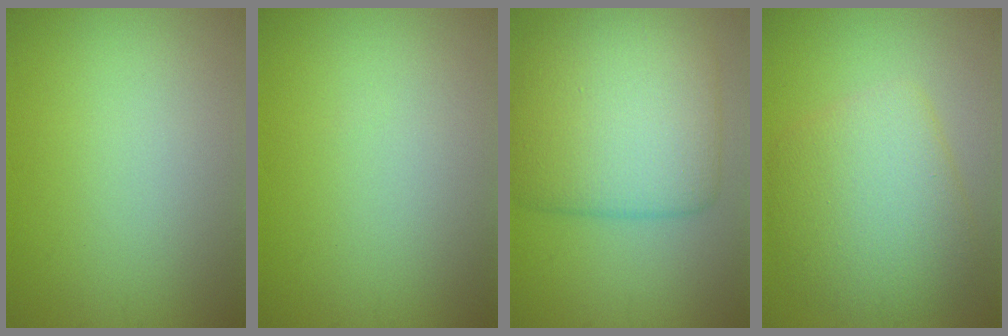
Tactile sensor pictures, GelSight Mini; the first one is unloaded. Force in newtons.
{"total": 0.0}
{"total": 9.0, "press": 9.0, "slide": 0.4}
{"total": 6.7, "press": 6.7, "slide": 0.3}